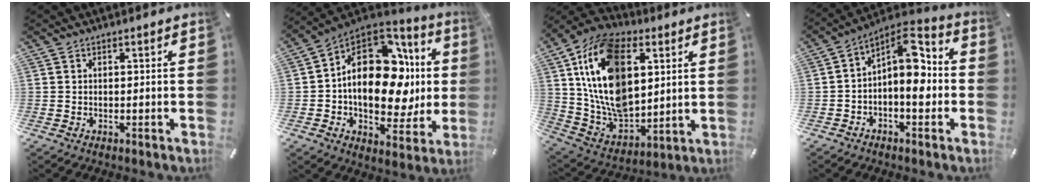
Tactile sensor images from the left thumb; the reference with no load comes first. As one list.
[{"total": 22.7, "force": [2.2, 14.3, 17.5], "torque": [-0.274, -0.025, 0.038]}, {"total": 22.3, "force": [6.3, 15.1, 15.2], "torque": [-0.329, -0.022, 0.107]}, {"total": 11.2, "force": [0.1, 6.7, 9.0], "torque": [-0.129, -0.020, -0.001]}]